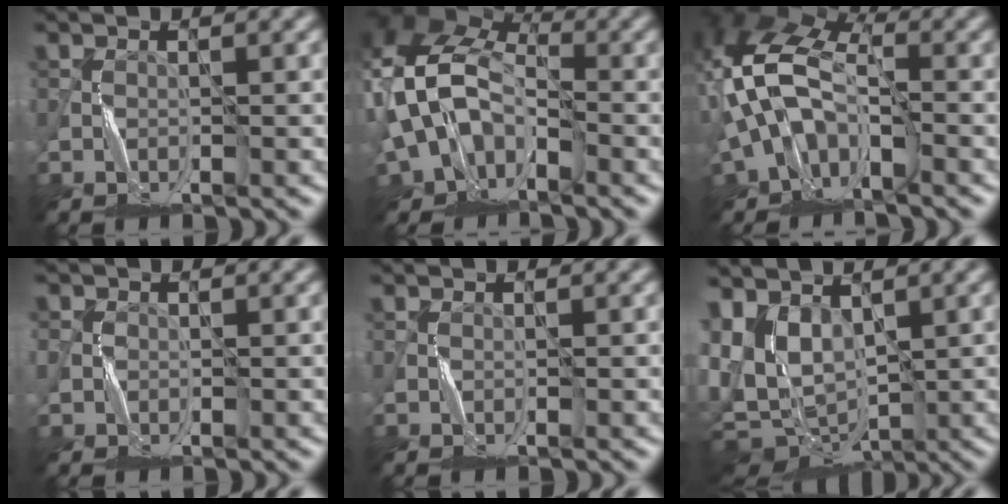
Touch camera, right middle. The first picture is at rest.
{"total": 10.5, "force": [-0.9, 7.3, 7.5], "torque": [-0.161, 0.003, -0.026]}
{"total": 9.4, "force": [-1.3, 6.0, 7.1], "torque": [-0.136, 0.011, -0.039]}
{"total": 1.0, "force": [0.0, 0.9, 0.2], "torque": [-0.002, 0.003, 0.002]}
{"total": 0.0}
{"total": 6.9, "force": [0.3, 4.6, 5.1], "torque": [-0.113, -0.032, 0.020]}